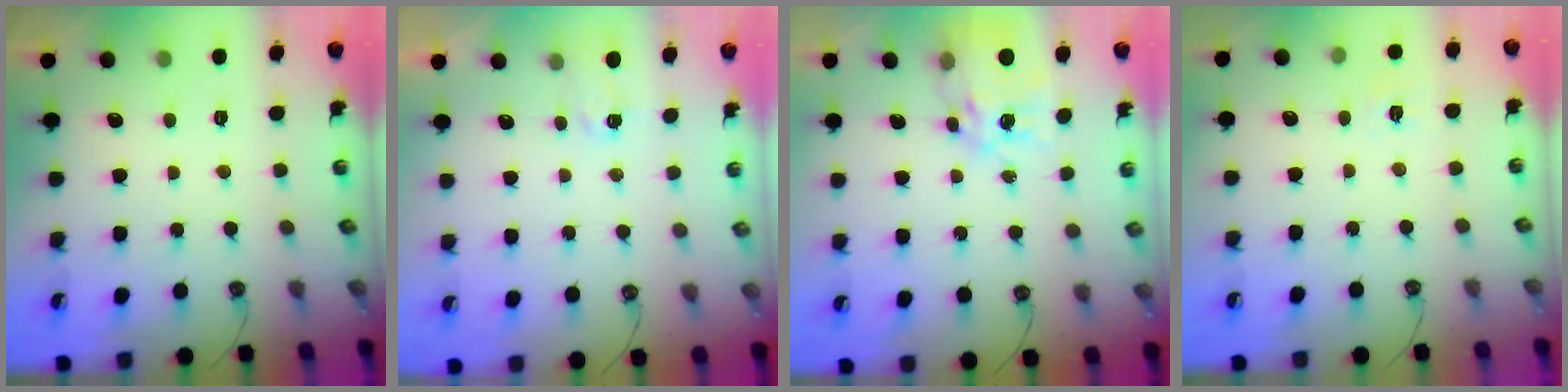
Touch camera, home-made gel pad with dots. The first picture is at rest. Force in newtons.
{"total": 2.9, "press": 2.9, "slide": 0.4}
{"total": 14.3, "press": 14.2, "slide": 1.4}
{"total": 5.6, "press": 5.5, "slide": 0.7}